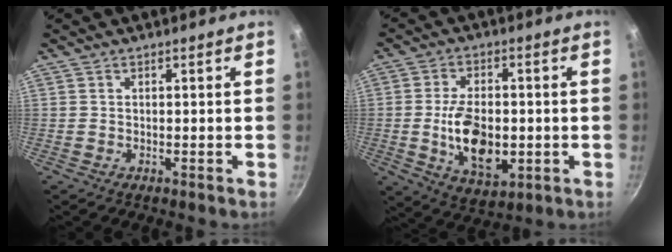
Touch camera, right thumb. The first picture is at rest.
{"total": 12.3, "force": [-1.5, 6.9, 10.0], "torque": [-0.154, -0.003, -0.018]}